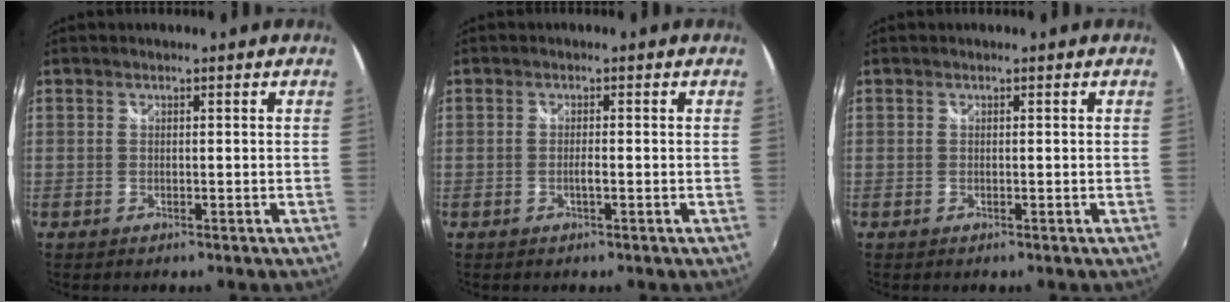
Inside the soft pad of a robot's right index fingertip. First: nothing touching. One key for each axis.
{"total": 1.3, "fx": -0.5, "fy": 0.0, "fz": 1.2, "tx": -0.023, "ty": 0.000, "tz": -0.010}
{"total": 0.0}